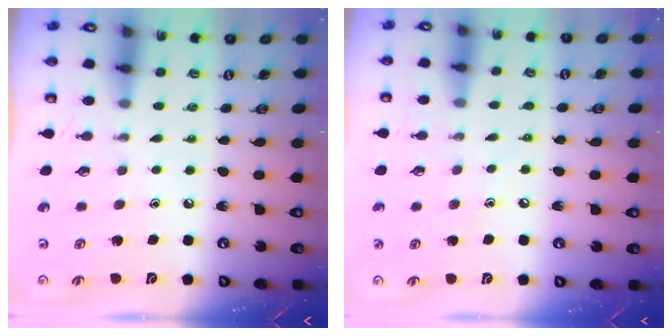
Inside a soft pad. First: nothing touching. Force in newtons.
{"total": 3.8, "press": 3.8, "slide": 0.5}